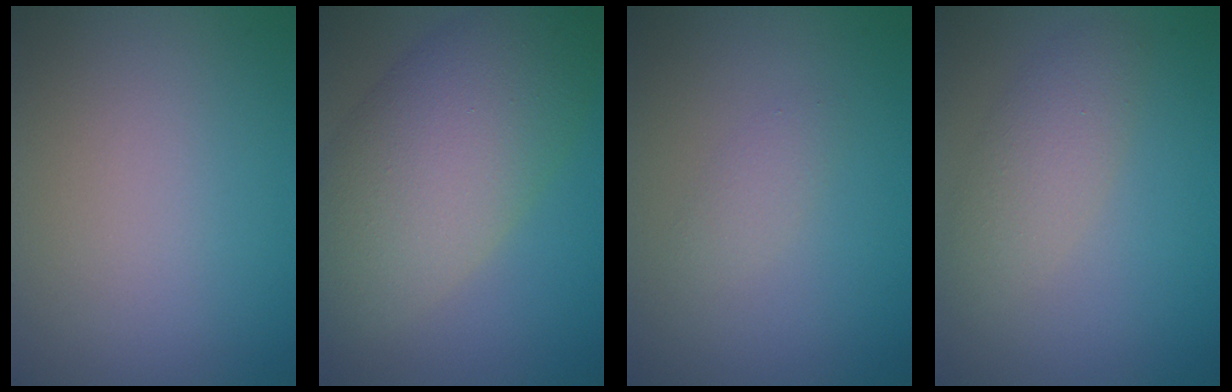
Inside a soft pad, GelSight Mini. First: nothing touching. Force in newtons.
{"total": 10.7, "press": 10.7, "slide": 0.4}
{"total": 1.1, "press": 1.1, "slide": 0.1}
{"total": 3.0, "press": 3.0, "slide": 0.1}